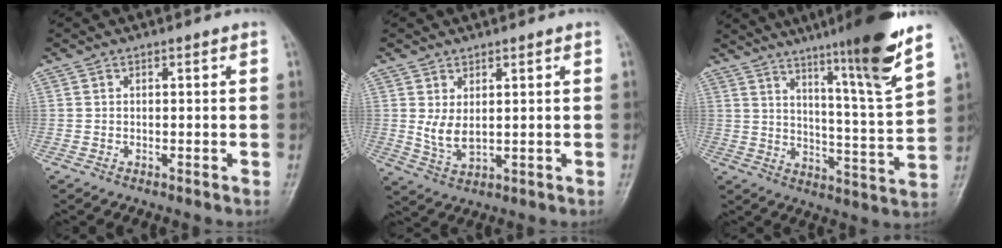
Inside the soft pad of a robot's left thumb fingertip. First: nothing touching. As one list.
[{"total": 4.6, "force": [1.1, 2.2, 3.9], "torque": [-0.071, -0.013, 0.032]}, {"total": 17.4, "force": [11.5, 0.1, 13.1], "torque": [-0.185, -0.064, 0.174]}]